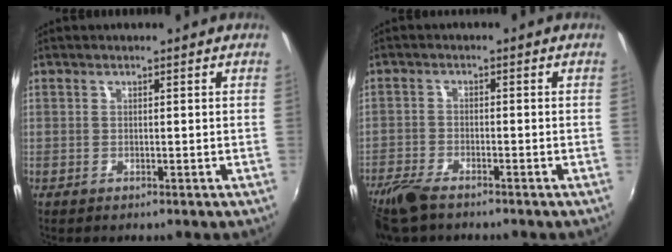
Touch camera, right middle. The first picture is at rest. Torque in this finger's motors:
{"motor_torque": [0.38, -0.38, 0.15, 0.09]}